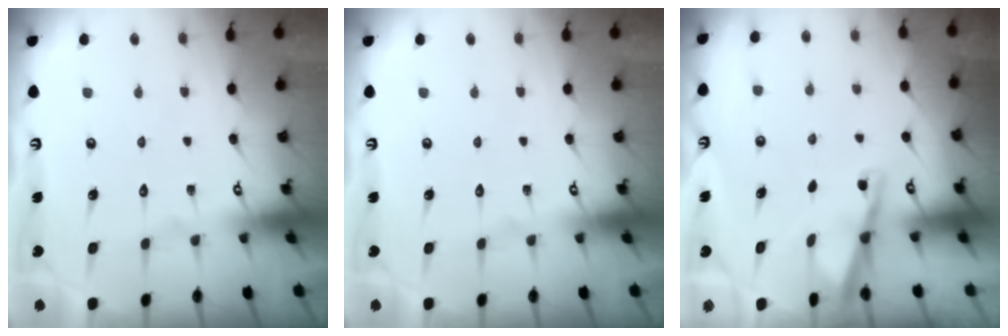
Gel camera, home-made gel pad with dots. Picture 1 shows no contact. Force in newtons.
{"total": 0.0}
{"total": 2.9, "press": 2.9, "slide": 0.2}